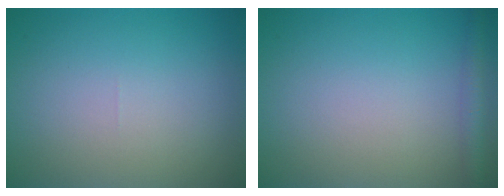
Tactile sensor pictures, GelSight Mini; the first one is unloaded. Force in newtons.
{"total": 1.8, "press": 1.8, "slide": 0.1}